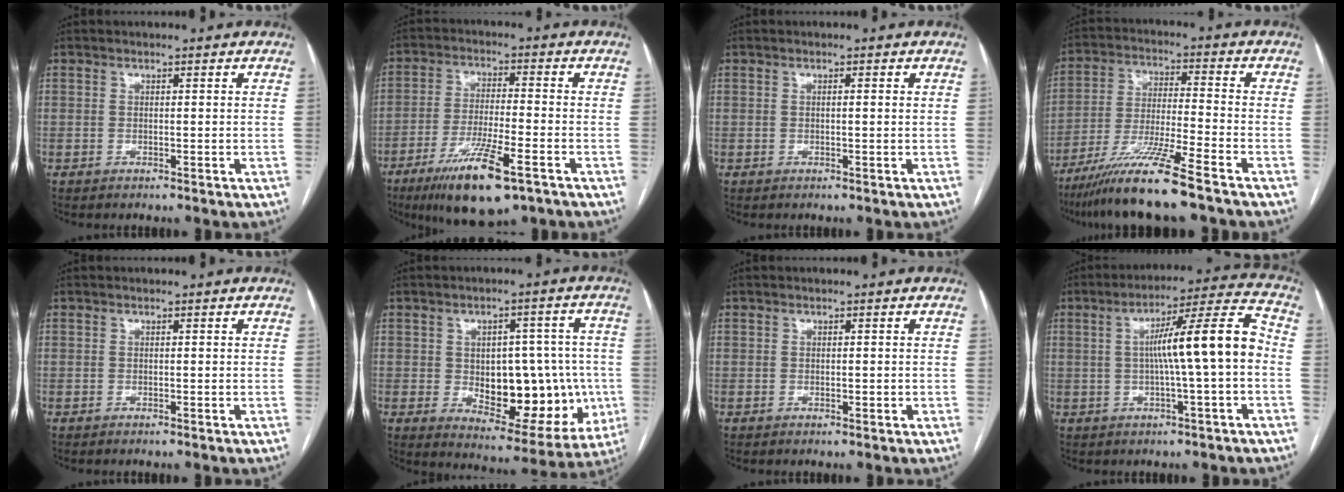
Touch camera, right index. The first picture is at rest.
{"total": 12.8, "force": [-7.3, 2.1, 10.2], "torque": [-0.190, -0.027, -0.122]}
{"total": 2.5, "force": [1.5, 0.2, 2.1], "torque": [-0.031, -0.014, 0.015]}
{"total": 12.5, "force": [-9.4, -1.2, 8.1], "torque": [-0.152, -0.031, -0.169]}
{"total": 0.0}
{"total": 16.9, "force": [-2.2, 8.7, 14.3], "torque": [-0.186, 0.017, -0.004]}
{"total": 0.7, "force": [-0.2, 0.3, 0.6], "torque": [-0.010, -0.001, -0.001]}
{"total": 12.0, "force": [-0.5, -0.1, 12.0], "torque": [-0.186, 0.026, -0.012]}